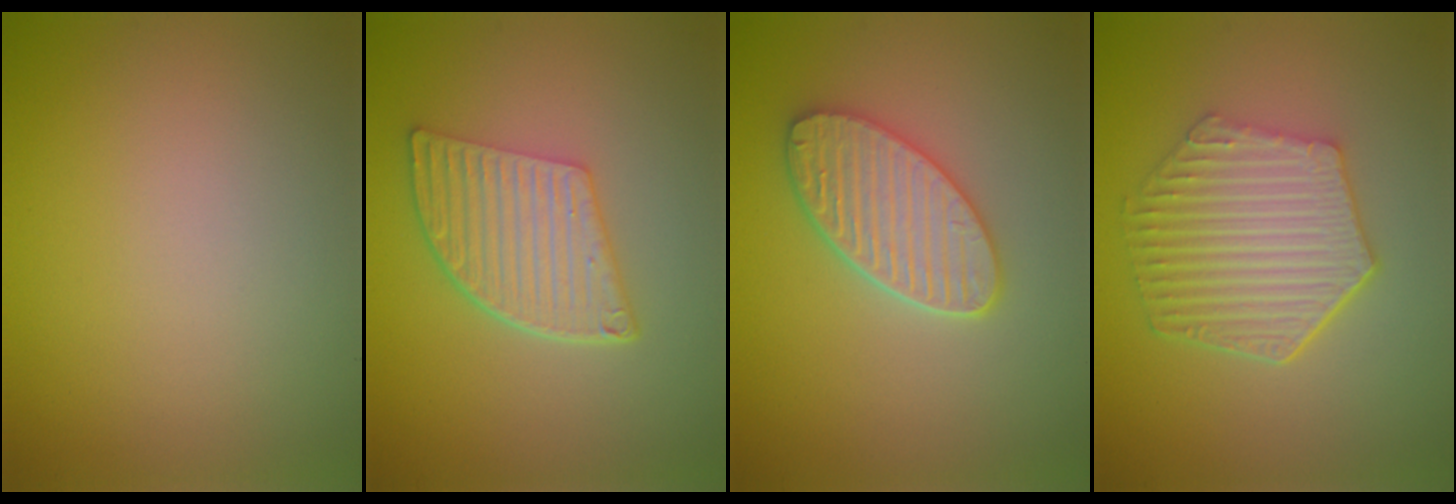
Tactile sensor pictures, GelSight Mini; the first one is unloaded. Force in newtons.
{"total": 5.8, "press": 4.2, "slide": 3.9}
{"total": 4.7, "press": 4.2, "slide": 2.1}
{"total": 6.4, "press": 4.8, "slide": 4.2}